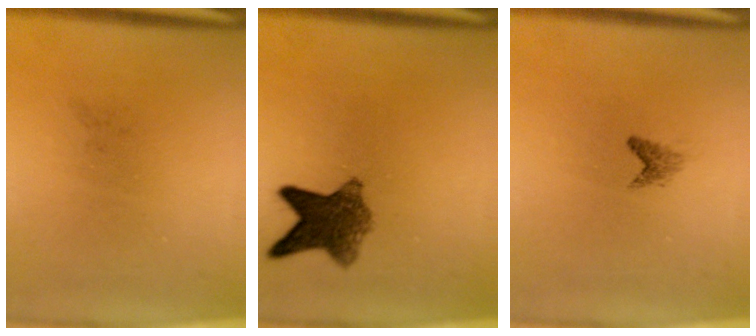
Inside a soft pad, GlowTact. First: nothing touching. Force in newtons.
{"total": 7.8}
{"total": 1.0}